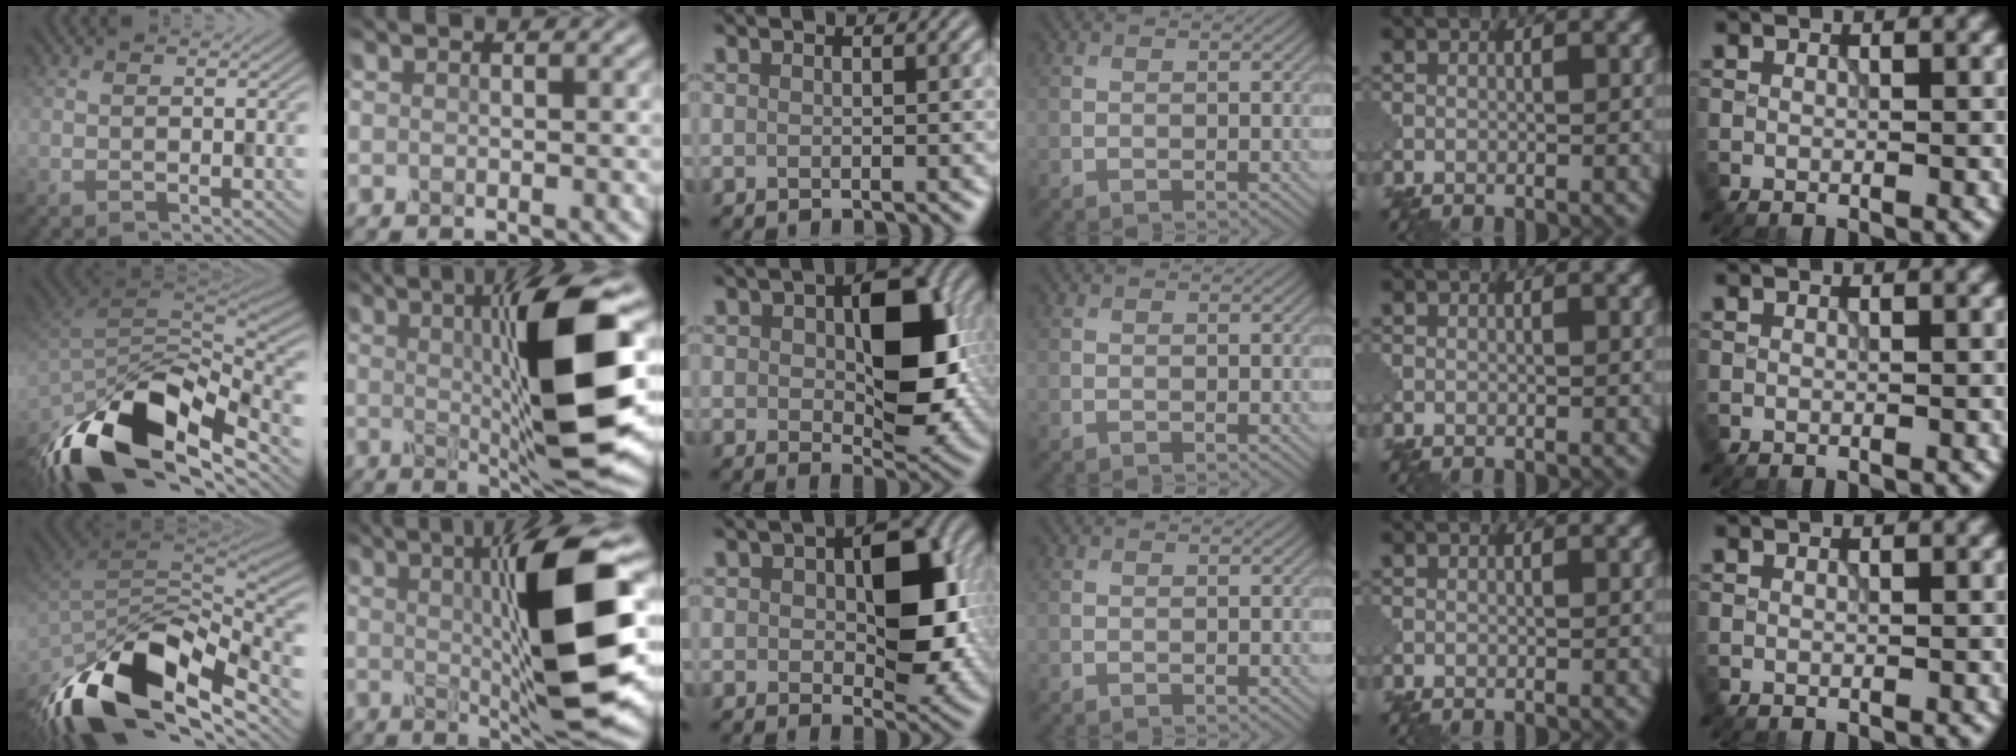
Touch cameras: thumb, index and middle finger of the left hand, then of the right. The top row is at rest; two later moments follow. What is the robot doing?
{"motion": "shake", "object": "sieve"}